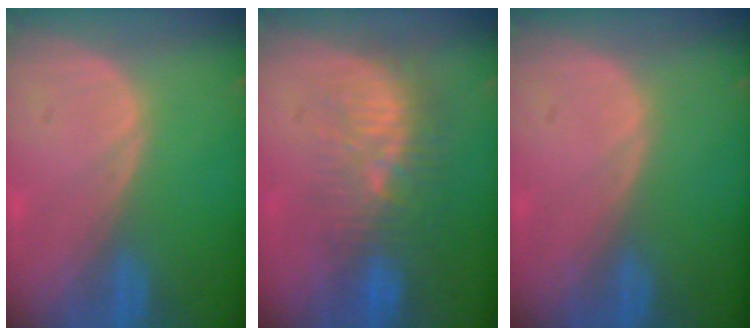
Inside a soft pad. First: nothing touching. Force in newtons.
{"total": 9.6, "press": 9.0, "slide": 3.5}
{"total": 0.0}